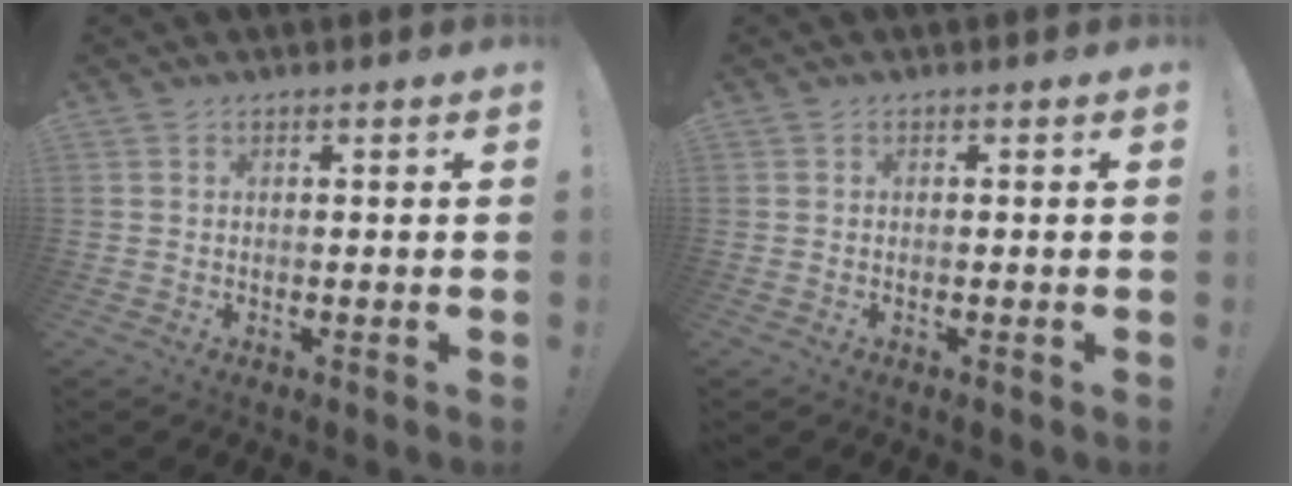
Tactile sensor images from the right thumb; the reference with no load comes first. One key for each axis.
{"total": 0.0}